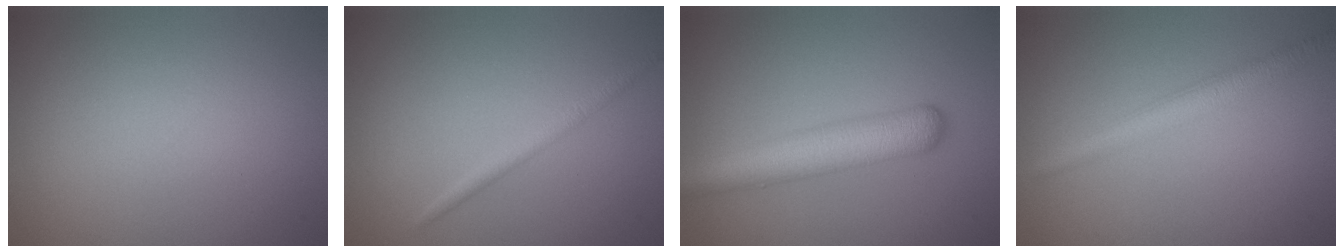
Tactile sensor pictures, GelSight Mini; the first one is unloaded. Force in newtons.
{"total": 1.4, "press": 1.4, "slide": 0.1}
{"total": 5.5, "press": 5.5, "slide": 0.2}
{"total": 2.8, "press": 2.8, "slide": 0.1}